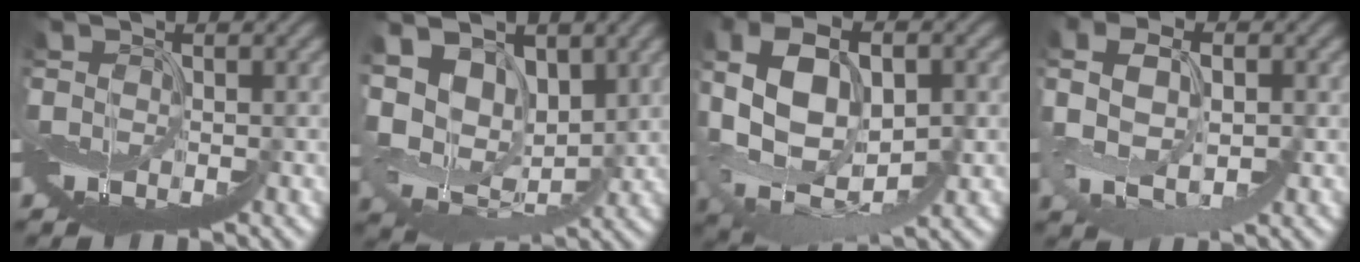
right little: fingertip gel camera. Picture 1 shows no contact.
{"total": 7.2, "force": [4.1, 4.3, 4.1], "torque": [-0.095, 0.019, 0.073]}
{"total": 9.0, "force": [1.6, 5.7, 6.8], "torque": [-0.158, 0.011, 0.039]}
{"total": 2.2, "force": [0.3, 0.8, 2.0], "torque": [-0.067, 0.019, -0.004]}